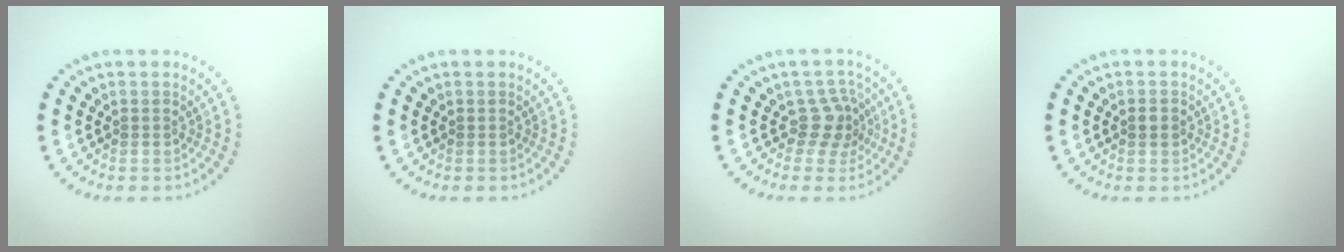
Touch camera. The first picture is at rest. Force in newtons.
{"total": 0.0}
{"total": 2.7, "press": 2.1, "slide": 1.7}
{"total": 1.3, "press": 1.3, "slide": 0.1}